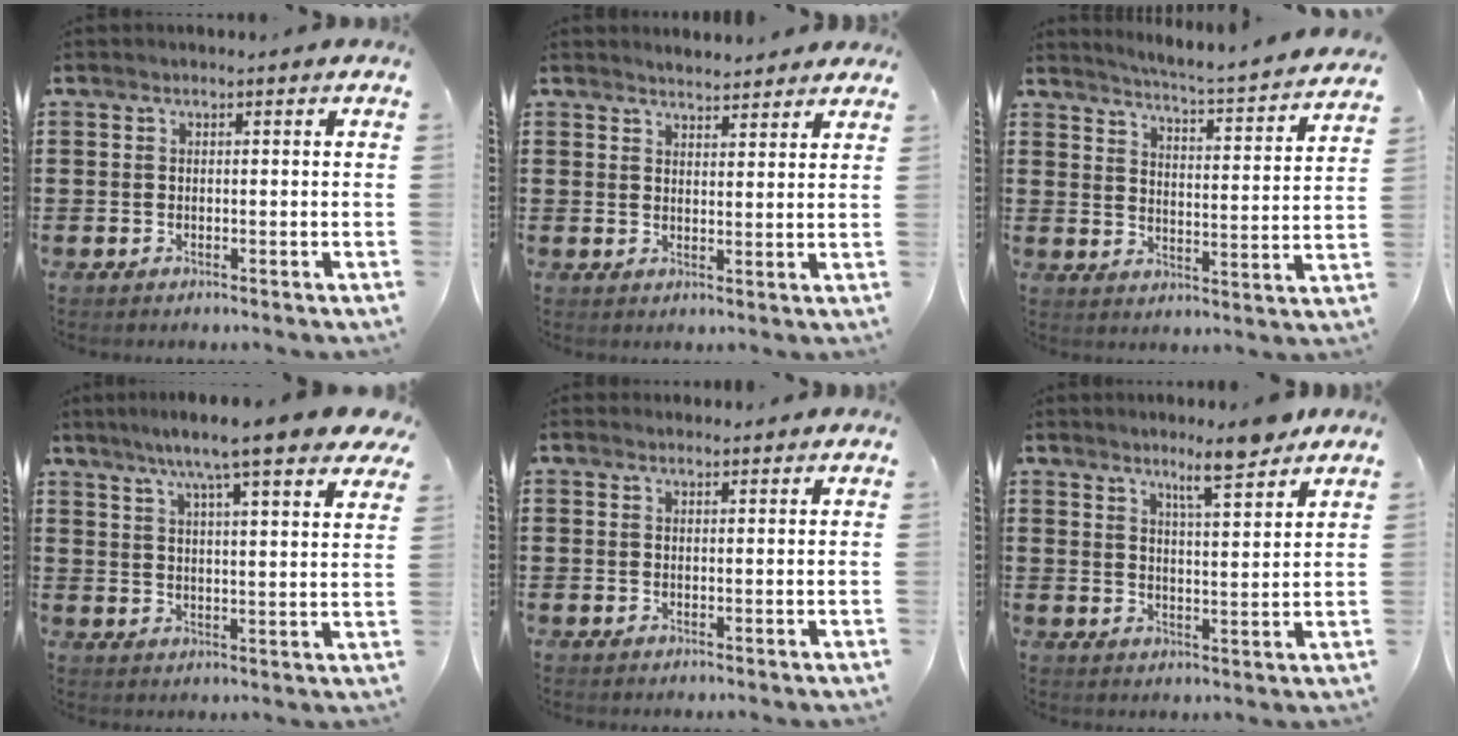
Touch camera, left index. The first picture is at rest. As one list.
[{"total": 2.6, "force": [2.6, 0.3, 0.0], "torque": [-0.007, -0.002, 0.050]}, {"total": 3.8, "force": [3.6, -1.0, 0.8], "torque": [-0.038, -0.040, 0.050]}, {"total": 8.1, "force": [6.7, 0.1, 4.6], "torque": [-0.105, -0.021, 0.111]}, {"total": 0.8, "force": [0.8, 0.1, 0.2], "torque": [-0.006, 0.001, 0.016]}, {"total": 6.7, "force": [5.6, 0.4, 3.6], "torque": [-0.062, -0.024, 0.093]}]